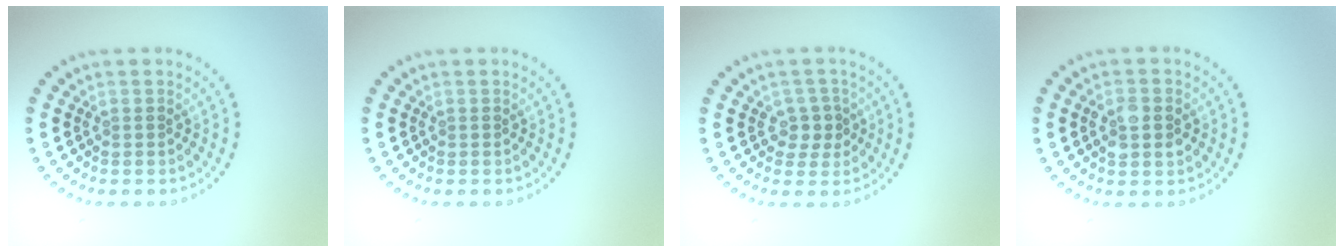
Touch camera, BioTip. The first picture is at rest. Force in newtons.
{"total": 0.0}
{"total": 2.1, "press": 1.9, "slide": 1.0}
{"total": 2.7, "press": 2.7, "slide": 0.2}